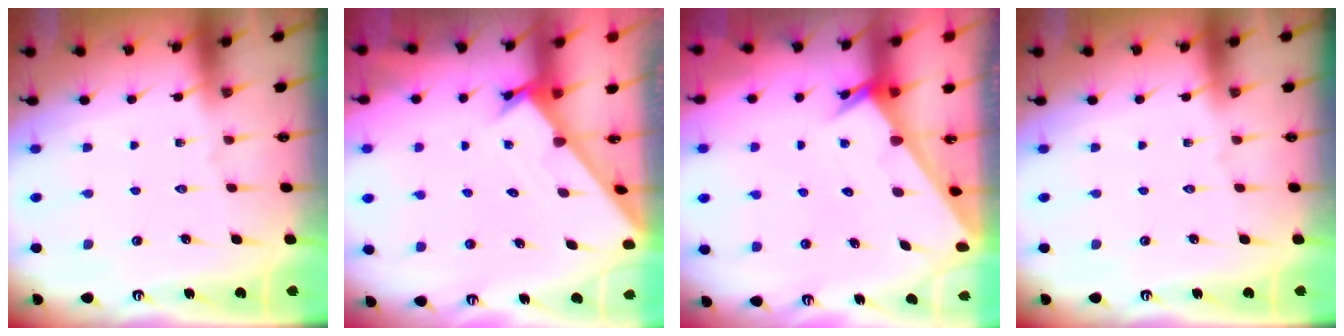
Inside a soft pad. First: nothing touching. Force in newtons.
{"total": 1.6, "press": 1.6, "slide": 0.1}
{"total": 2.0, "press": 2.0, "slide": 0.2}
{"total": 0.0}